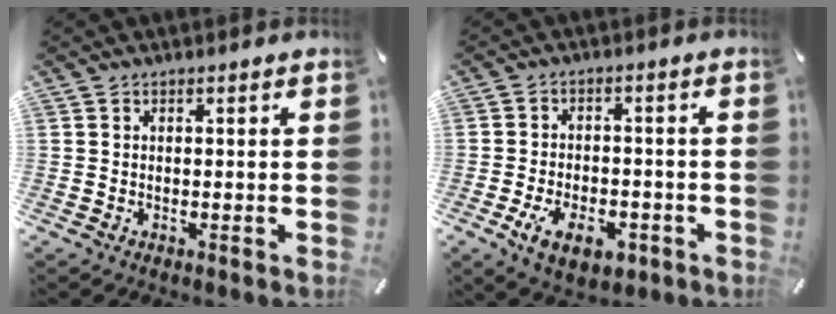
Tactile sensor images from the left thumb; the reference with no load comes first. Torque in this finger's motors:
{"motor_torque": [-0.38, 1.99, 0.59, 0.19, 0.08]}